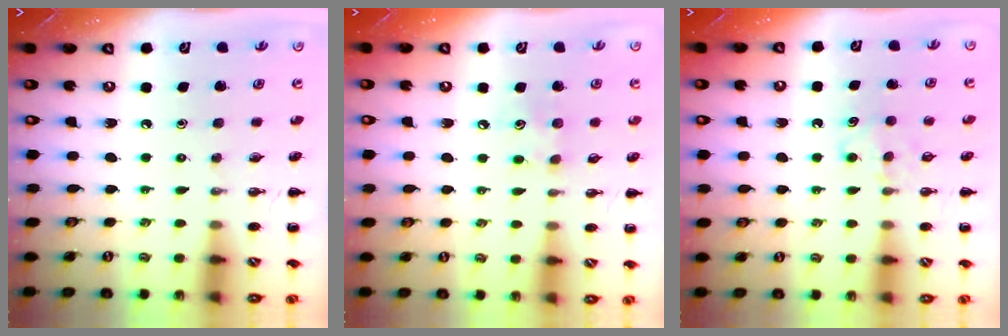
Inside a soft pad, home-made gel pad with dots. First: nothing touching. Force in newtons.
{"total": 6.3, "press": 6.2, "slide": 1.1}
{"total": 5.0, "press": 4.8, "slide": 1.4}